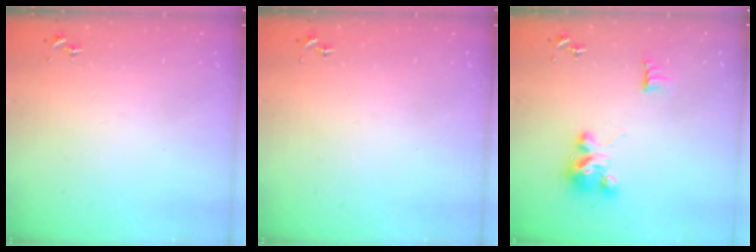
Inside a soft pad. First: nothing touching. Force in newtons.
{"total": 0.0}
{"total": 9.2, "press": 9.2, "slide": 0.9}